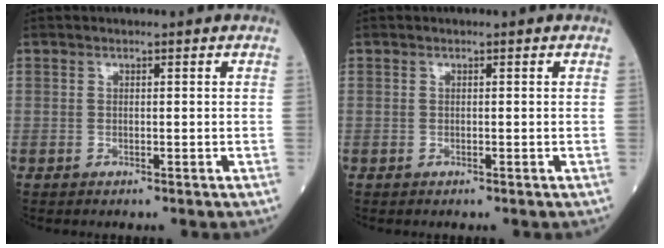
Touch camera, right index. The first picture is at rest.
{"total": 0.0}